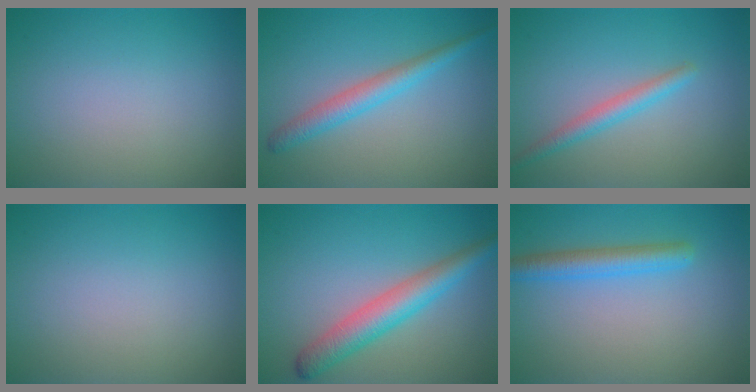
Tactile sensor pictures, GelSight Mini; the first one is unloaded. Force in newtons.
{"total": 2.9, "press": 2.9, "slide": 0.0}
{"total": 2.2, "press": 2.2, "slide": 0.0}
{"total": 0.0}
{"total": 4.5, "press": 4.5, "slide": 0.2}
{"total": 3.1, "press": 3.1, "slide": 0.1}